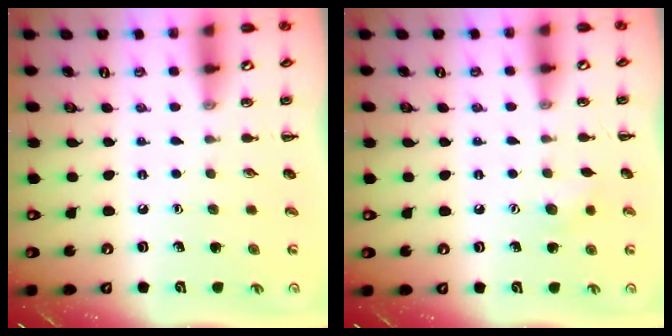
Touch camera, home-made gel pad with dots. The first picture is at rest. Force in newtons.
{"total": 6.5, "press": 6.3, "slide": 1.7}